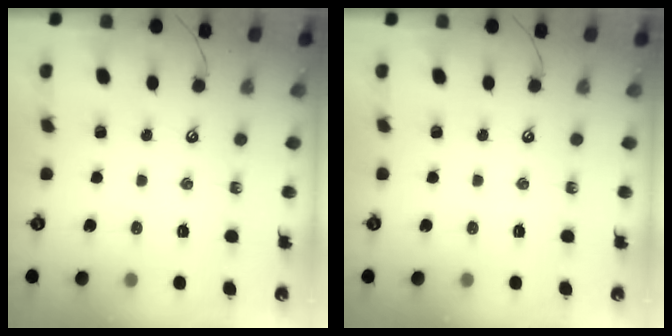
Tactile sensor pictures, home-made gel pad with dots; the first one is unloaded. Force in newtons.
{"total": 0.0}